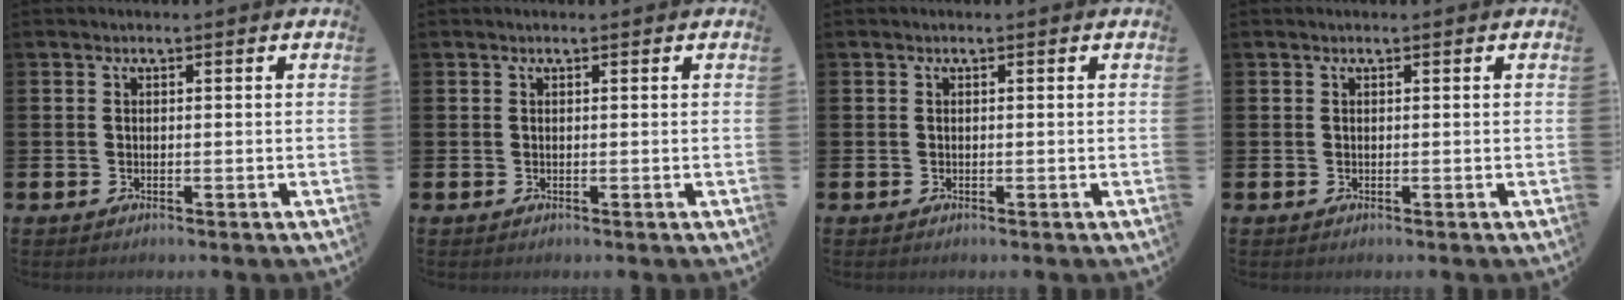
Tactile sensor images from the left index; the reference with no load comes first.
{"total": 0.0}
{"total": 0.0}
{"total": 0.0}